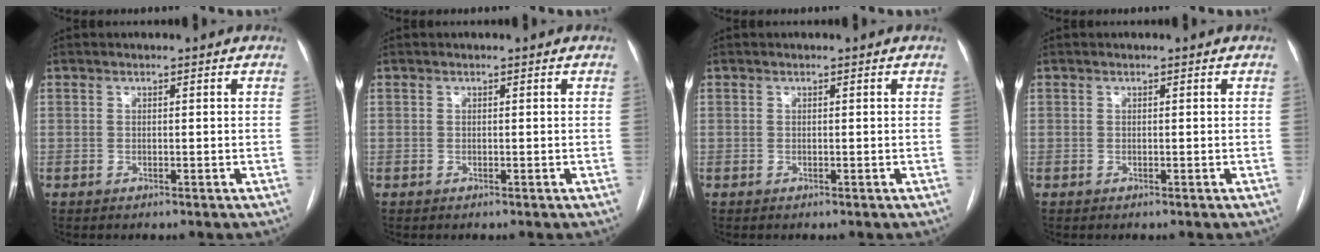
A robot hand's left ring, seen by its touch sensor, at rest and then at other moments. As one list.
[{"total": 0.0}, {"total": 0.0}, {"total": 0.0}]